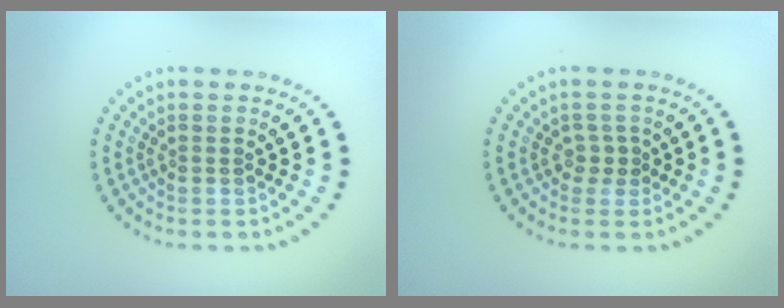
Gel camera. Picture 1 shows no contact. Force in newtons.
{"total": 1.1, "press": 0.9, "slide": 0.6}